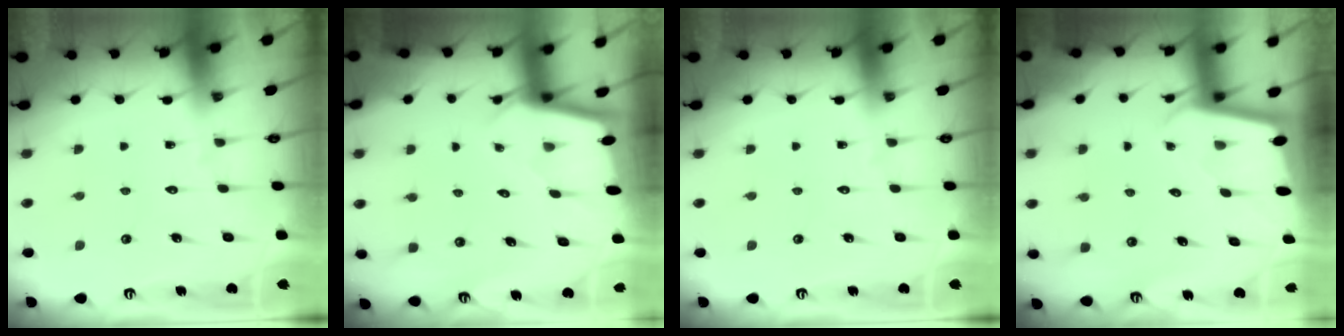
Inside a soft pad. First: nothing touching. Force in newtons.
{"total": 2.1, "press": 2.1, "slide": 0.1}
{"total": 0.0}
{"total": 1.9, "press": 1.9, "slide": 0.1}